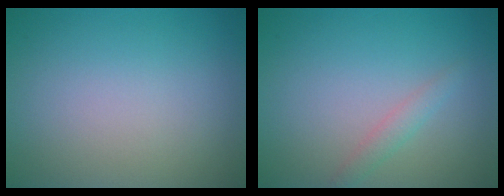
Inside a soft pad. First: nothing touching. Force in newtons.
{"total": 1.3, "press": 1.3, "slide": 0.1}